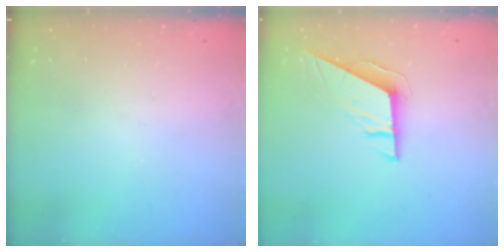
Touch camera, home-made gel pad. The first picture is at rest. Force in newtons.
{"total": 9.2, "press": 9.2, "slide": 0.4}